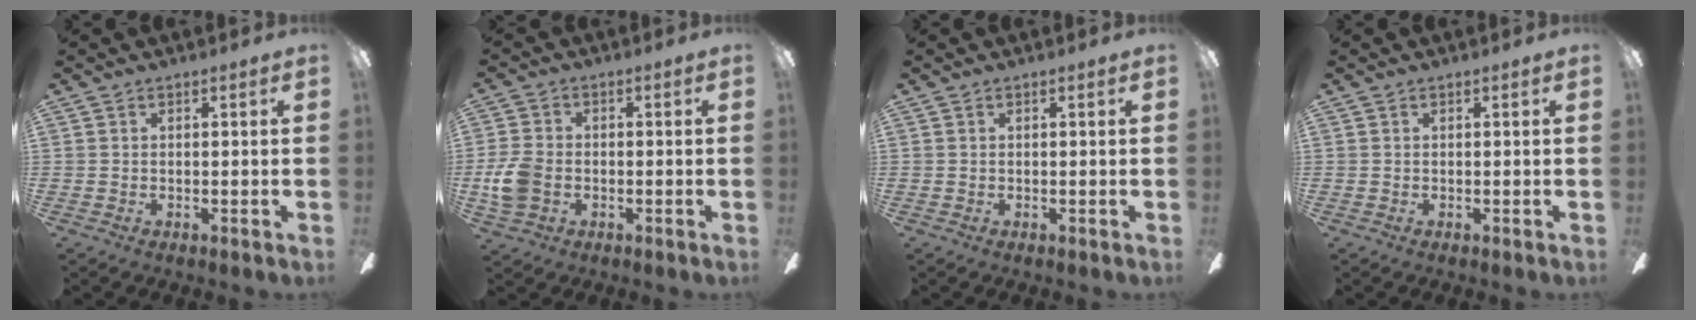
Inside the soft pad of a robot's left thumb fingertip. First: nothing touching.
{"total": 7.5, "force": [-1.5, 5.6, 4.7], "torque": [-0.110, 0.012, -0.027]}
{"total": 0.0}
{"total": 0.0}